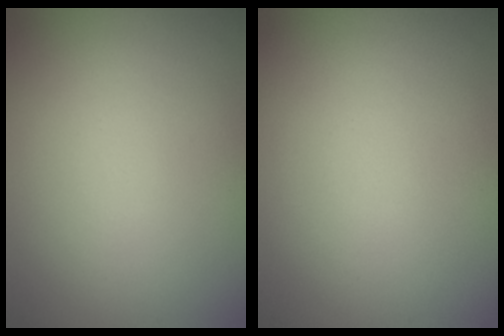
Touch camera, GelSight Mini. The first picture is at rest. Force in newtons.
{"total": 0.0}